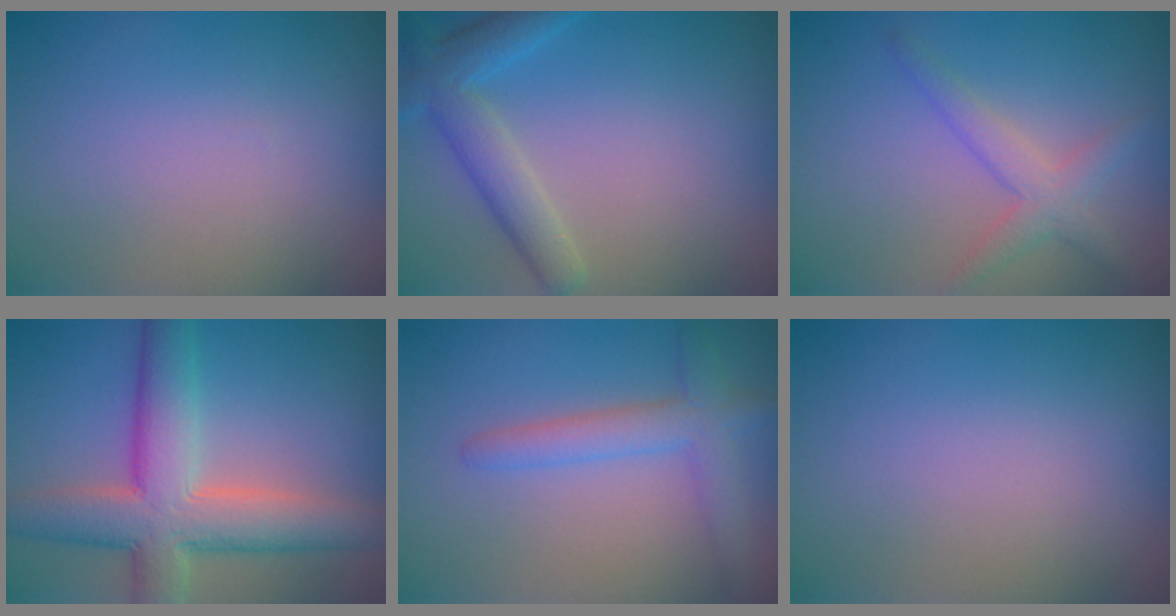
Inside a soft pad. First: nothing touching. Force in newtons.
{"total": 4.1, "press": 4.1, "slide": 0.3}
{"total": 2.6, "press": 2.6, "slide": 0.1}
{"total": 8.3, "press": 8.3, "slide": 0.8}
{"total": 3.2, "press": 3.2, "slide": 0.1}
{"total": 0.0}